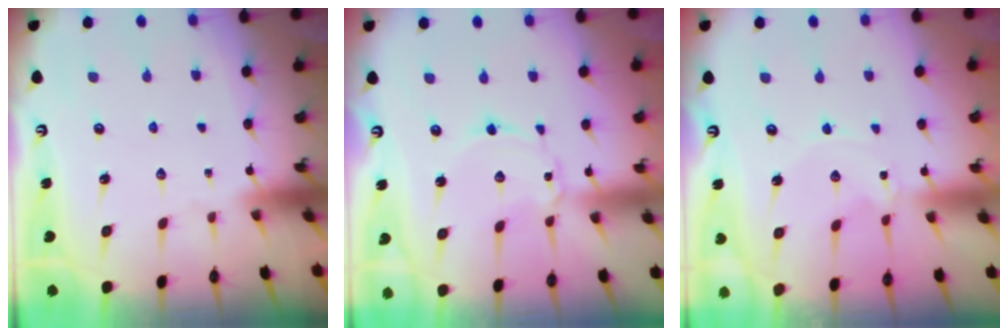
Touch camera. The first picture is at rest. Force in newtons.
{"total": 2.0, "press": 2.0, "slide": 0.2}
{"total": 0.0}